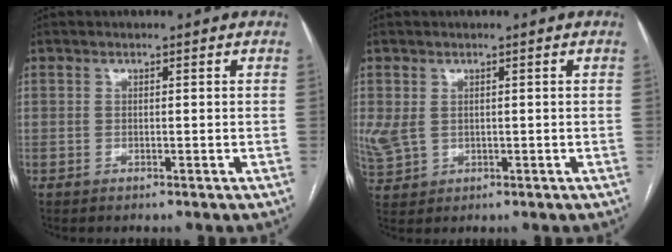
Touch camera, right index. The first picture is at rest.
{"total": 4.7, "force": [0.5, 3.7, 2.9], "torque": [-0.082, 0.004, 0.025]}